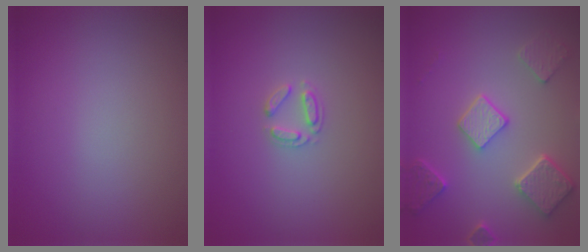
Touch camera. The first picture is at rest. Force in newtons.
{"total": 1.7, "press": 1.7, "slide": 0.2}
{"total": 5.0, "press": 4.0, "slide": 3.0}